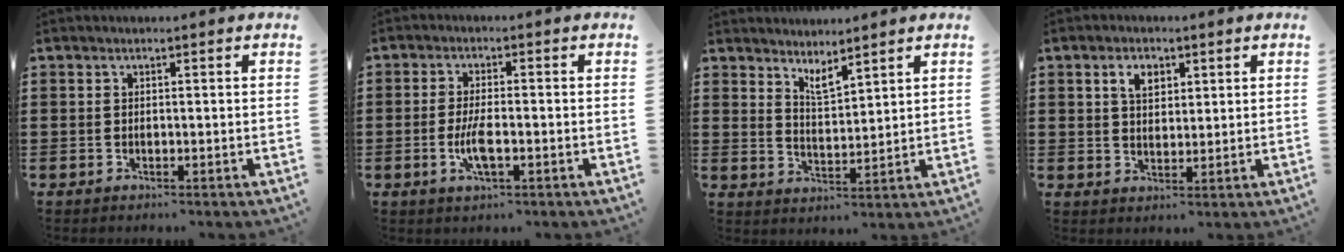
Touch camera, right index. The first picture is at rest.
{"total": 4.5, "force": [-1.3, 1.3, 4.1], "torque": [-0.090, -0.004, -0.030]}
{"total": 3.7, "force": [3.5, 0.6, 1.1], "torque": [-0.029, -0.009, 0.063]}
{"total": 3.4, "force": [1.5, 2.3, 2.0], "torque": [-0.041, 0.008, 0.024]}